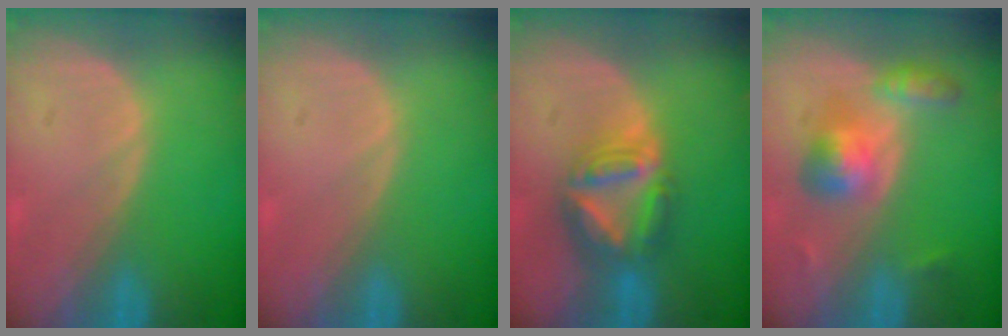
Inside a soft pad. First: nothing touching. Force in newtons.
{"total": 0.0}
{"total": 7.9, "press": 6.7, "slide": 4.1}
{"total": 5.5, "press": 5.3, "slide": 1.5}